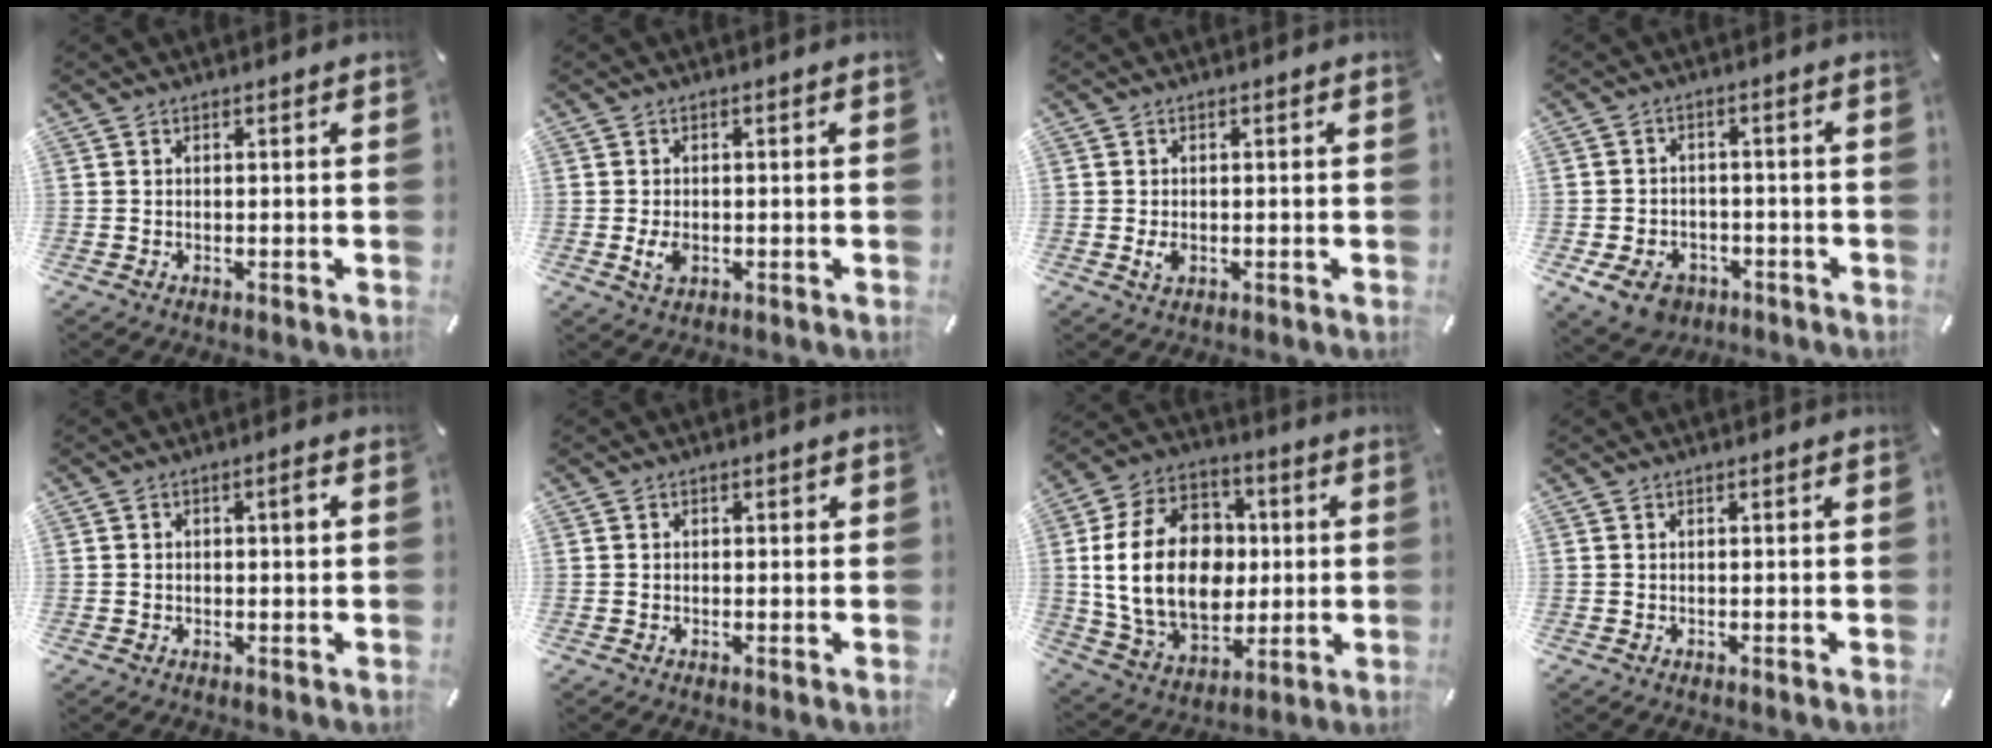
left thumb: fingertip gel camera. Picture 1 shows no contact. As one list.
[{"total": 3.3, "force": [-0.7, 2.2, 2.3], "torque": [-0.054, -0.002, -0.014]}, {"total": 2.0, "force": [-0.4, 1.4, 1.4], "torque": [-0.033, -0.001, -0.008]}, {"total": 7.9, "force": [-4.2, 5.7, 3.5], "torque": [-0.068, 0.025, -0.076]}, {"total": 2.4, "force": [0.3, 1.3, 2.0], "torque": [-0.032, 0.006, 0.000]}, {"total": 0.9, "force": [0.0, 0.8, 0.3], "torque": [-0.007, 0.006, -0.003]}, {"total": 22.1, "force": [0.8, 16.7, 14.5], "torque": [-0.294, 0.006, 0.019]}, {"total": 0.0}]